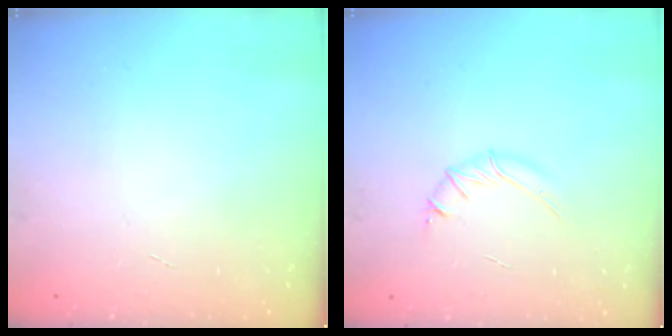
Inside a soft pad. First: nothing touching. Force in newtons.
{"total": 3.7, "press": 3.5, "slide": 1.0}